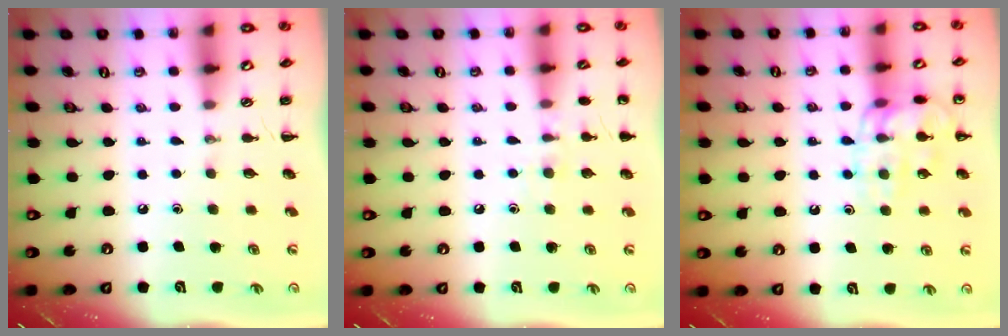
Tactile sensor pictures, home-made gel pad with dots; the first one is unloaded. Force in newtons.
{"total": 6.7, "press": 6.5, "slide": 1.7}
{"total": 13.1, "press": 13.1, "slide": 0.4}